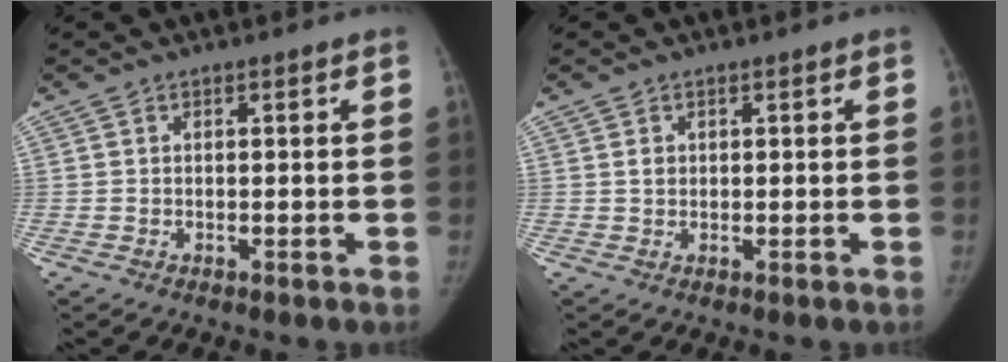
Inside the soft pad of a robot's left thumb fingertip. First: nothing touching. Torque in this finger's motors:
{"motor_torque": [0.60, 0.60, 0.72, -0.62, 0.12]}